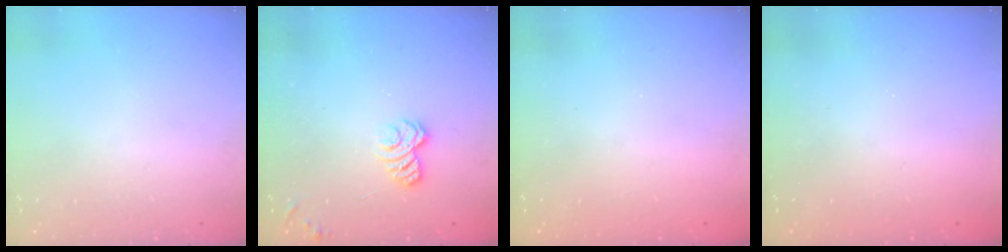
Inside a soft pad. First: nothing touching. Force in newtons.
{"total": 3.7, "press": 3.5, "slide": 1.2}
{"total": 2.3, "press": 2.2, "slide": 0.7}
{"total": 2.3, "press": 2.2, "slide": 0.7}